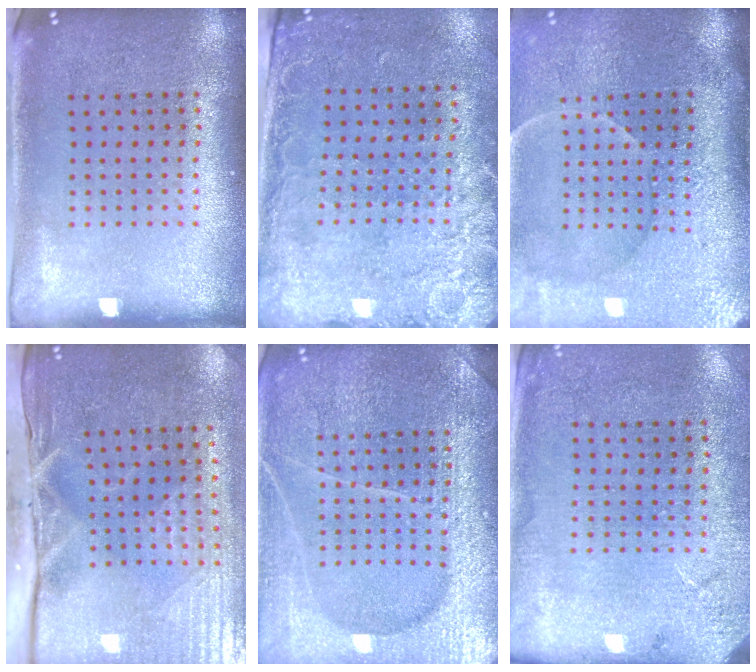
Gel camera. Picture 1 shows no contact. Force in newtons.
{"total": 2.5, "press": 2.1, "slide": 1.4}
{"total": 4.3, "press": 3.8, "slide": 2.1}
{"total": 5.0, "press": 4.2, "slide": 2.7}
{"total": 6.2, "press": 6.2, "slide": 0.7}
{"total": 2.6, "press": 2.4, "slide": 0.9}